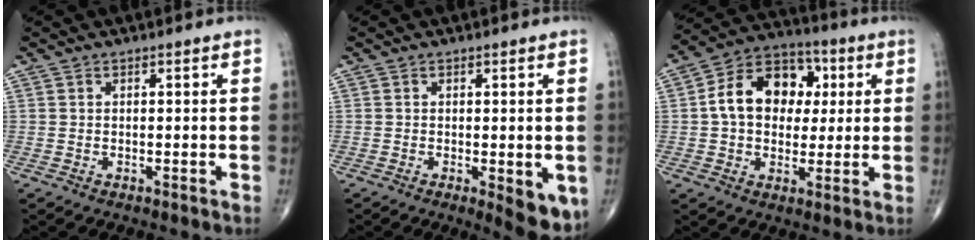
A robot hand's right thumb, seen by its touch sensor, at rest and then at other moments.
{"total": 6.8, "force": [-1.8, 2.4, 6.1], "torque": [-0.069, -0.016, -0.020]}
{"total": 14.9, "force": [2.0, 11.1, 9.8], "torque": [-0.124, 0.020, 0.024]}